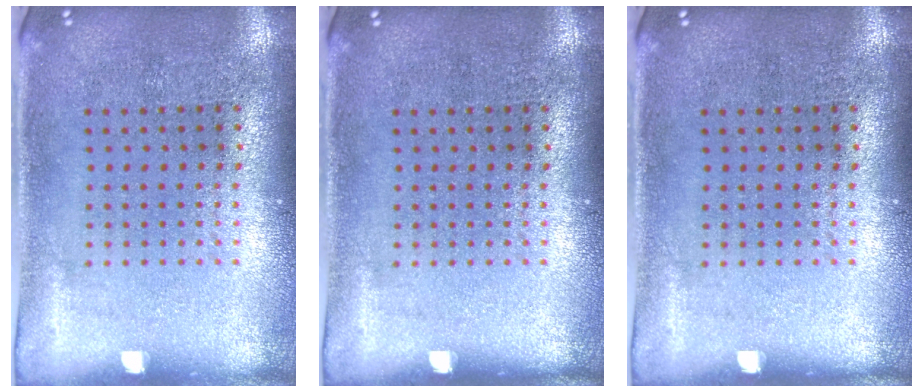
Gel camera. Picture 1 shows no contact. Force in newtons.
{"total": 0.0}
{"total": 0.0}